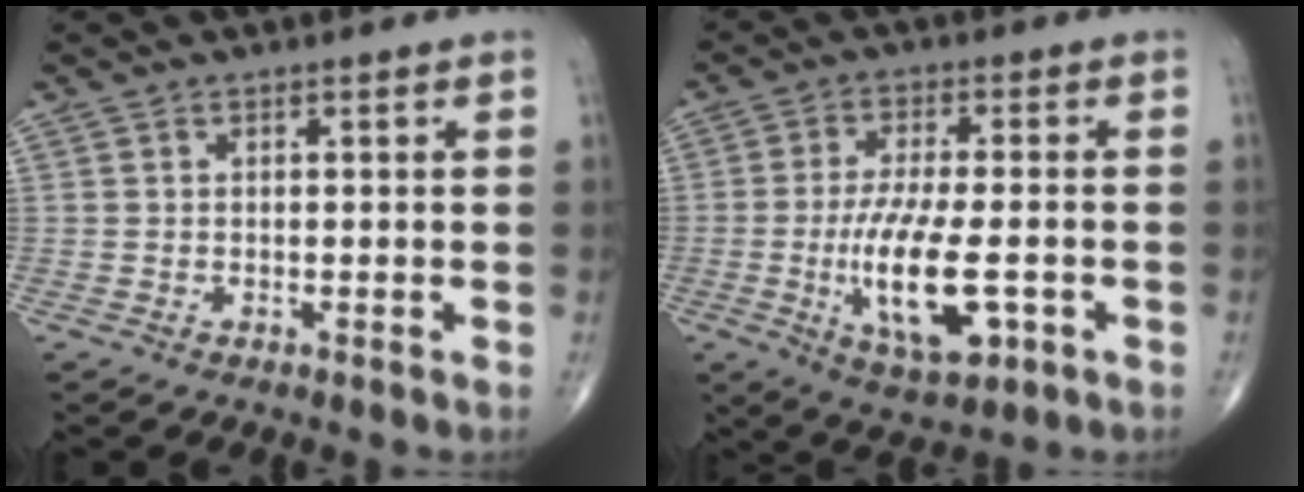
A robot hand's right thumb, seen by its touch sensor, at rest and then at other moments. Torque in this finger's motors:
{"motor_torque": [2.81, 2.20, 1.29, -0.18, 0.39]}